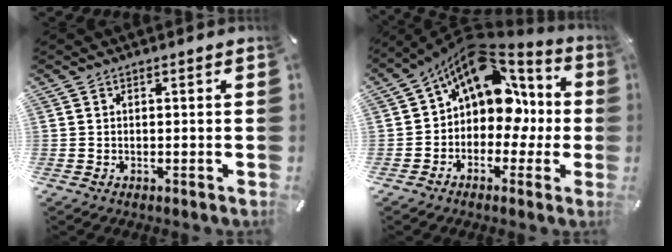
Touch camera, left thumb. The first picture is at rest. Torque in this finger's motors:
{"motor_torque": [1.75, 3.26, 1.22, 0.48, 0.20]}